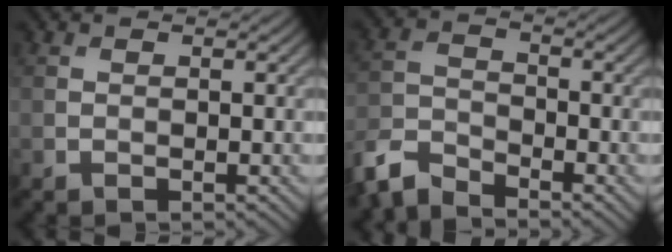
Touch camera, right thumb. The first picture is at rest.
{"total": 5.8, "force": [-5.2, 1.7, 1.9], "torque": [-0.045, -0.010, -0.123]}